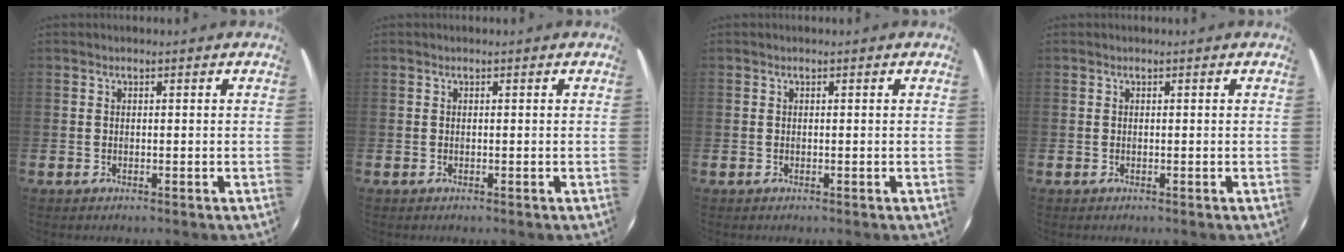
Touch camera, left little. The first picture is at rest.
{"total": 0.0}
{"total": 0.0}
{"total": 0.0}